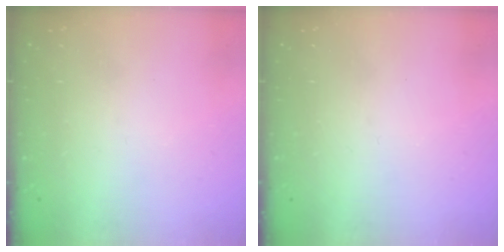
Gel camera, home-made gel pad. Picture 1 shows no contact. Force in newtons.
{"total": 0.0}